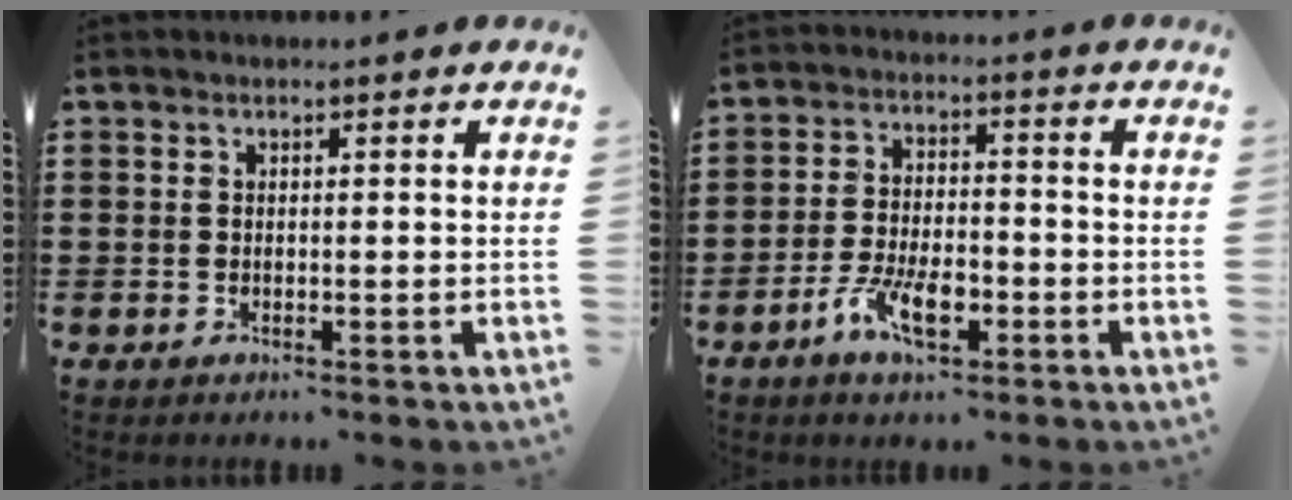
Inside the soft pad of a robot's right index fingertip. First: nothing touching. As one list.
[{"total": 6.8, "force": [-3.5, 2.9, 5.1], "torque": [-0.113, 0.000, -0.069]}]